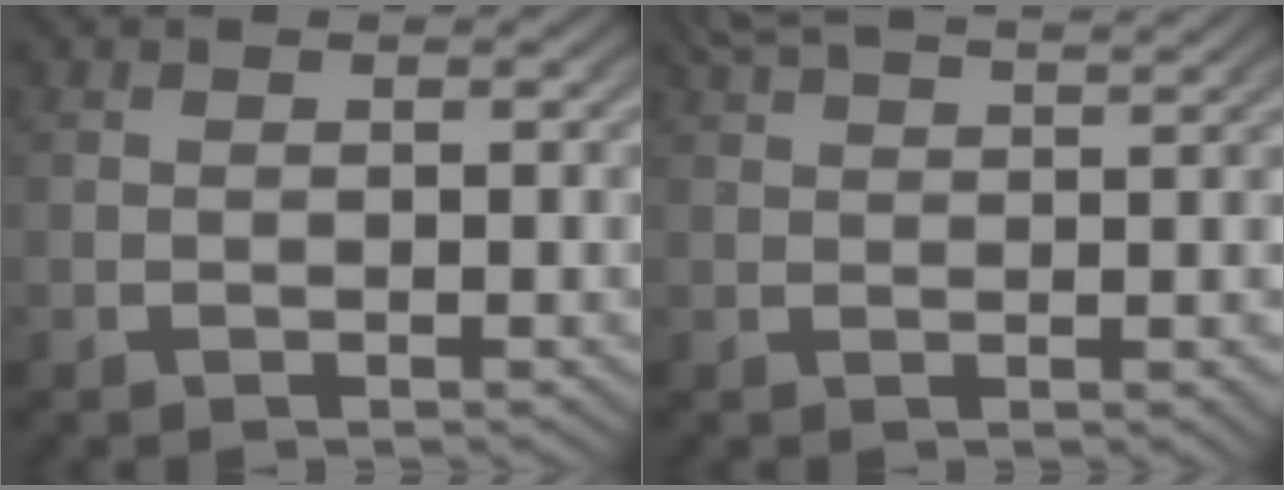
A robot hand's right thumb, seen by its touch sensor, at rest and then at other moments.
{"total": 3.5, "force": [2.9, 0.3, 1.9], "torque": [-0.025, 0.004, 0.048]}